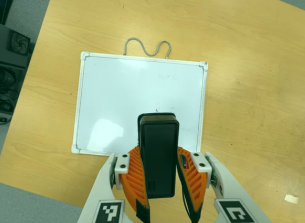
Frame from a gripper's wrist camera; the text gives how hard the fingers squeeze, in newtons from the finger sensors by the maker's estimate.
{"total": 6.4, "left": 5.6, "right": 7.1}